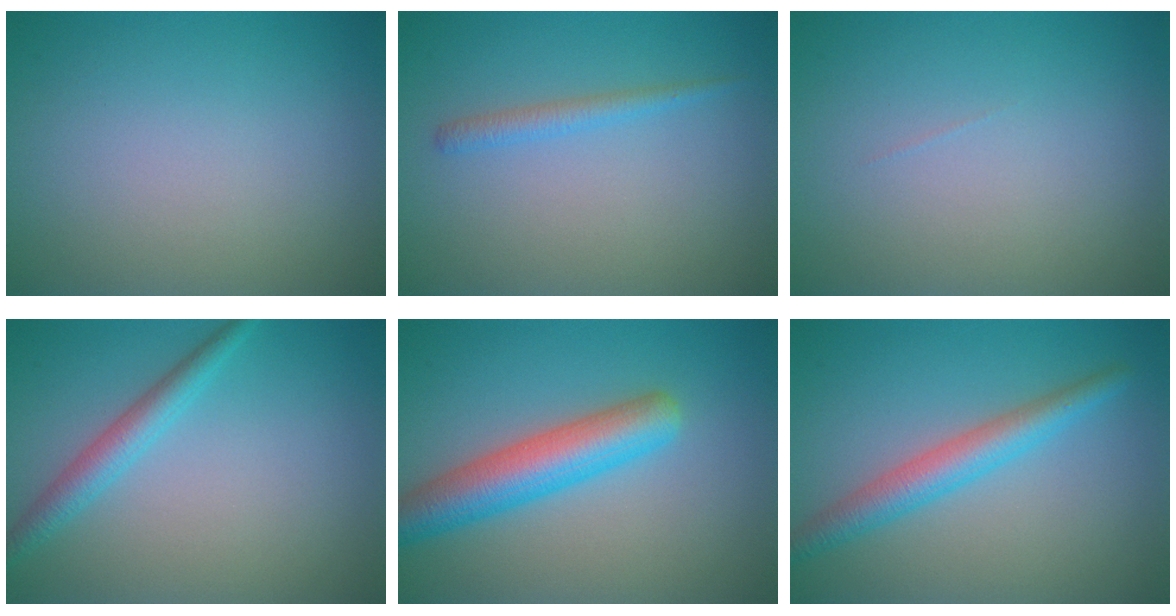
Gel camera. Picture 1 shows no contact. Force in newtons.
{"total": 1.5, "press": 1.5, "slide": 0.0}
{"total": 0.0}
{"total": 2.6, "press": 2.6, "slide": 0.1}
{"total": 5.7, "press": 5.7, "slide": 0.3}
{"total": 3.6, "press": 3.6, "slide": 0.2}